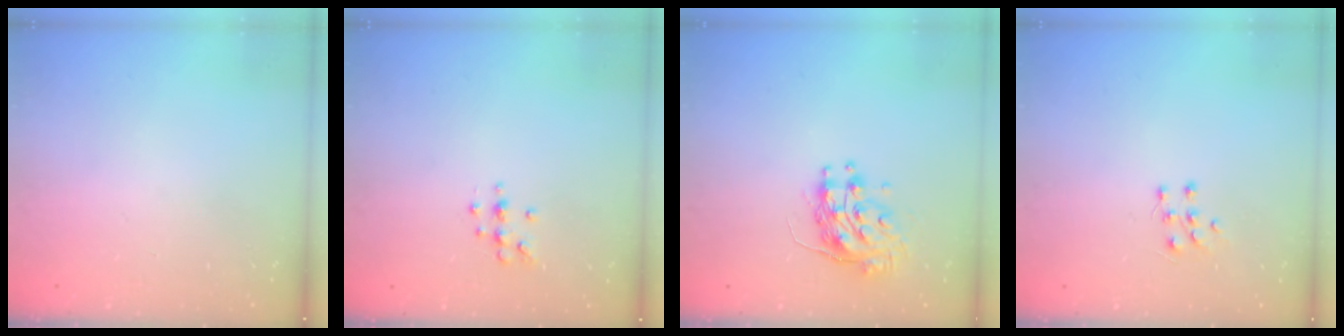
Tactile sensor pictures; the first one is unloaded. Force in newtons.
{"total": 7.3, "press": 7.2, "slide": 1.2}
{"total": 9.8, "press": 9.8, "slide": 0.7}
{"total": 5.6, "press": 5.5, "slide": 1.0}